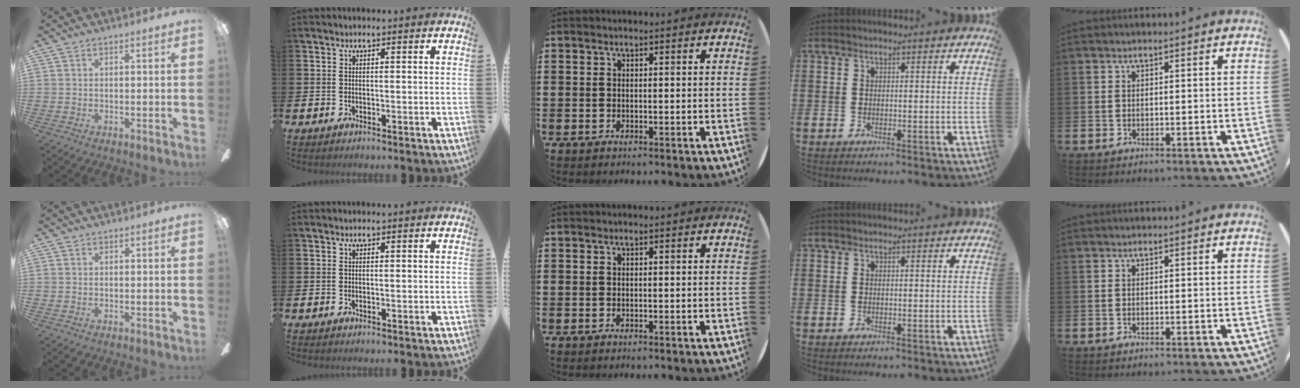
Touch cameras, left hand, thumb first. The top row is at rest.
{}